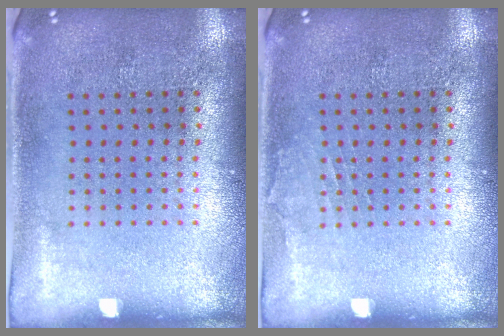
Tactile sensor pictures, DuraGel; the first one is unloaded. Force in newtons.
{"total": 0.7, "press": 0.7, "slide": 0.1}